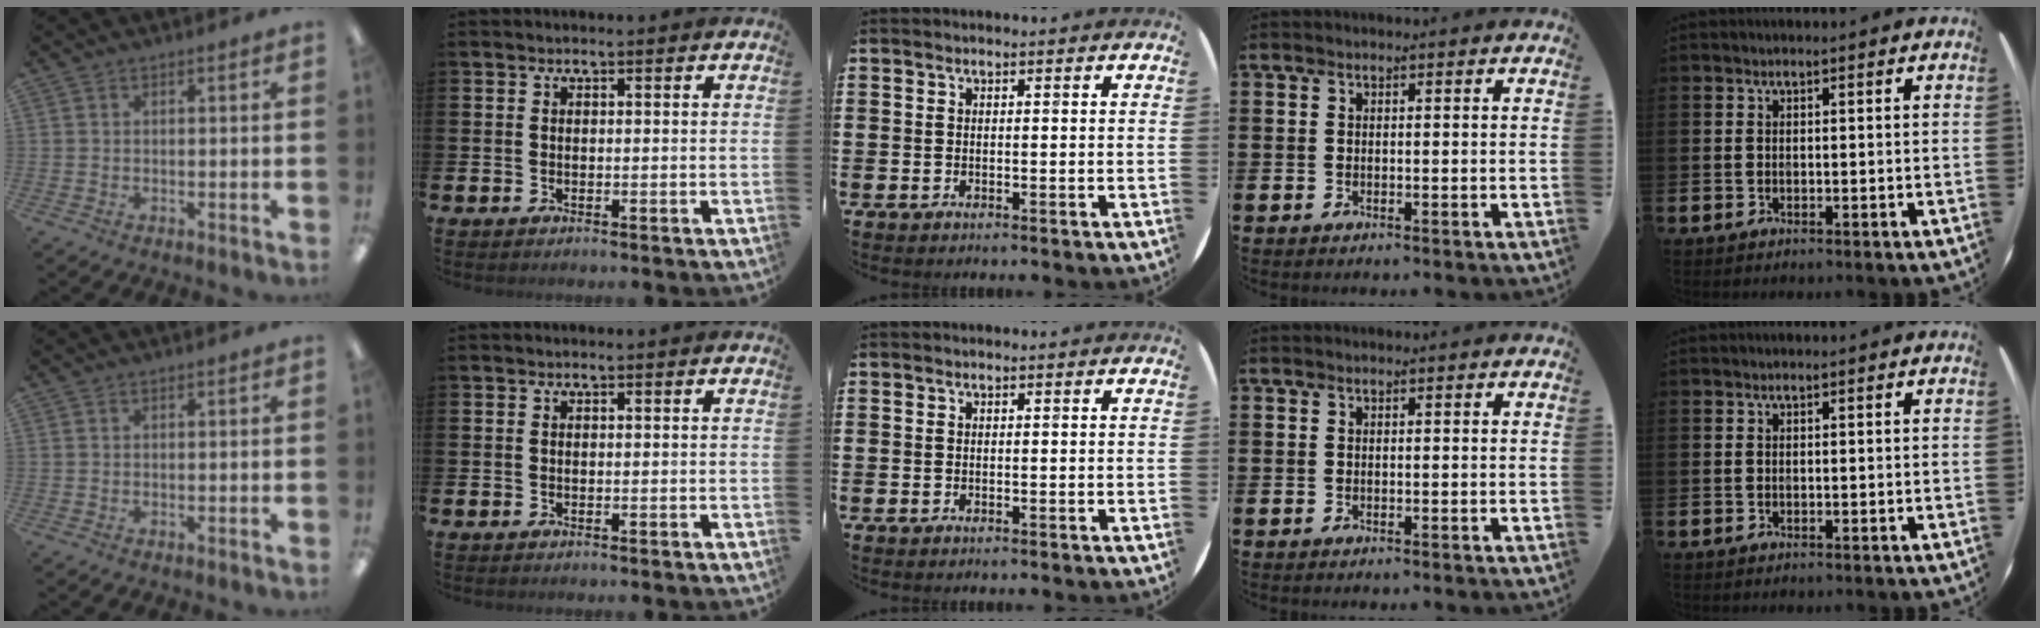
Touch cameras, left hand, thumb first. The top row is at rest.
{}